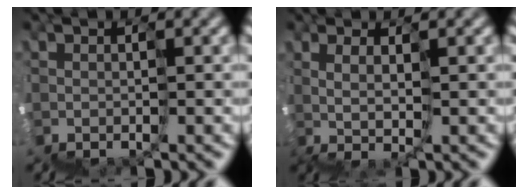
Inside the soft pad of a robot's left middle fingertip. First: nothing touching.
{"total": 1.3, "force": [0.9, -1.0, 0.2], "torque": [0.010, 0.016, 0.015]}